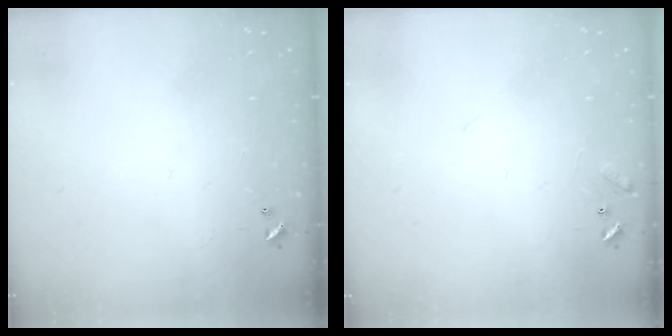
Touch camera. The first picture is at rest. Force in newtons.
{"total": 8.4, "press": 8.4, "slide": 0.5}